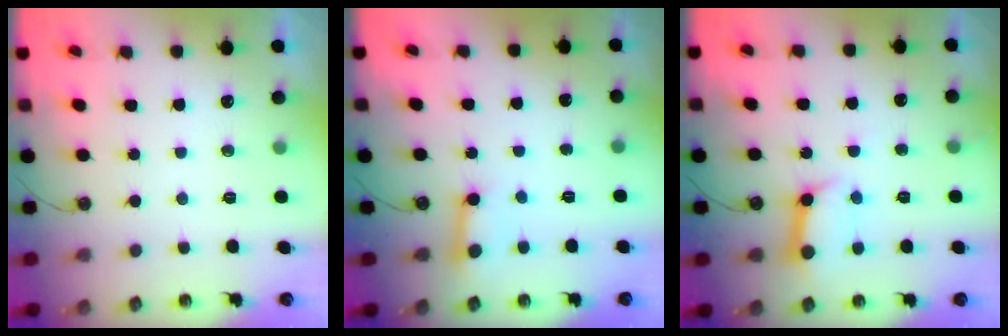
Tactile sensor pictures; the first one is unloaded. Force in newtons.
{"total": 6.8, "press": 6.7, "slide": 0.7}
{"total": 10.8, "press": 10.8, "slide": 1.3}